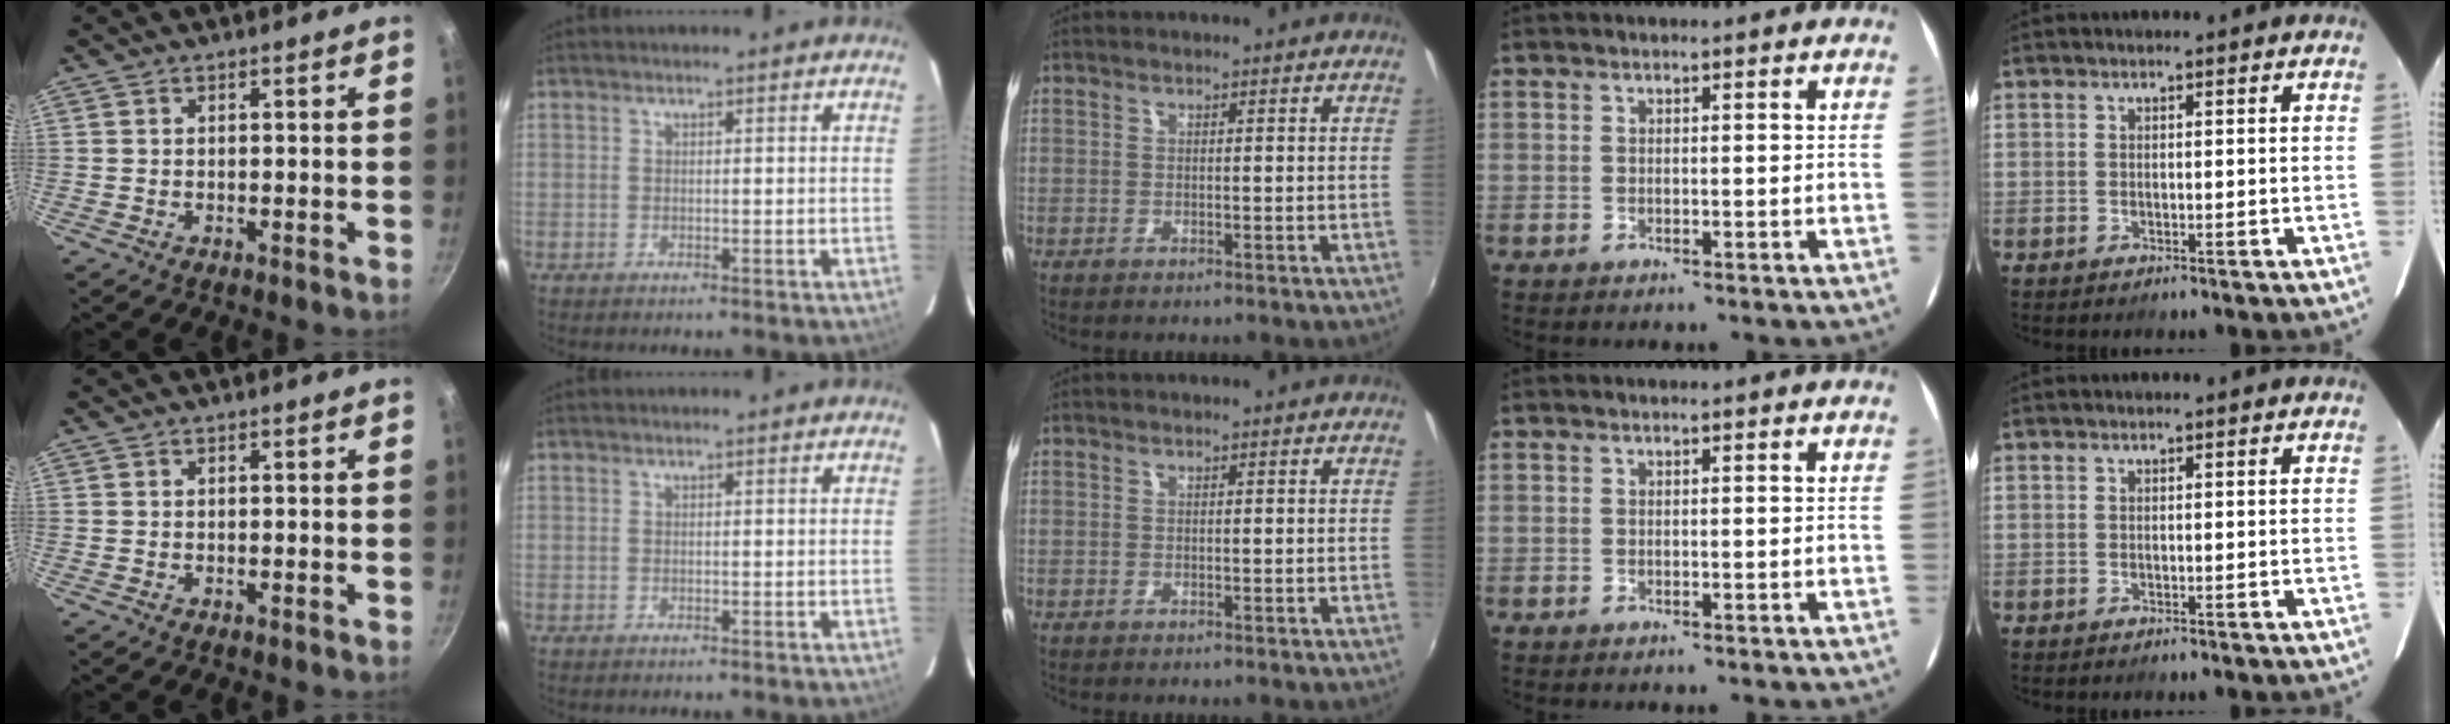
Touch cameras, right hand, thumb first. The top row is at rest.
{}